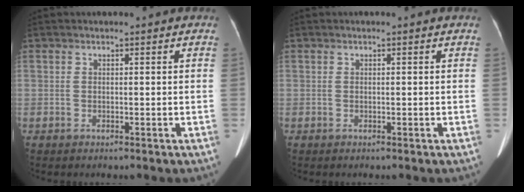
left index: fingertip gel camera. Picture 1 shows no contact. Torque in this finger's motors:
{"motor_torque": [-0.17, -0.23, 0.04, 0.02]}